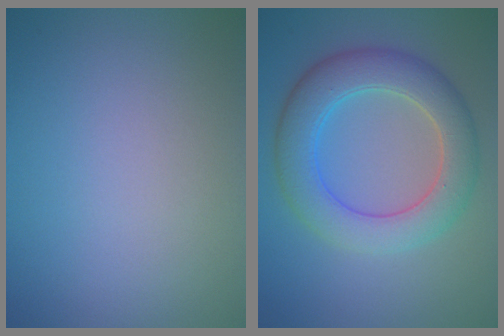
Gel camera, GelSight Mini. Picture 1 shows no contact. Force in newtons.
{"total": 6.3, "press": 6.3, "slide": 0.0}